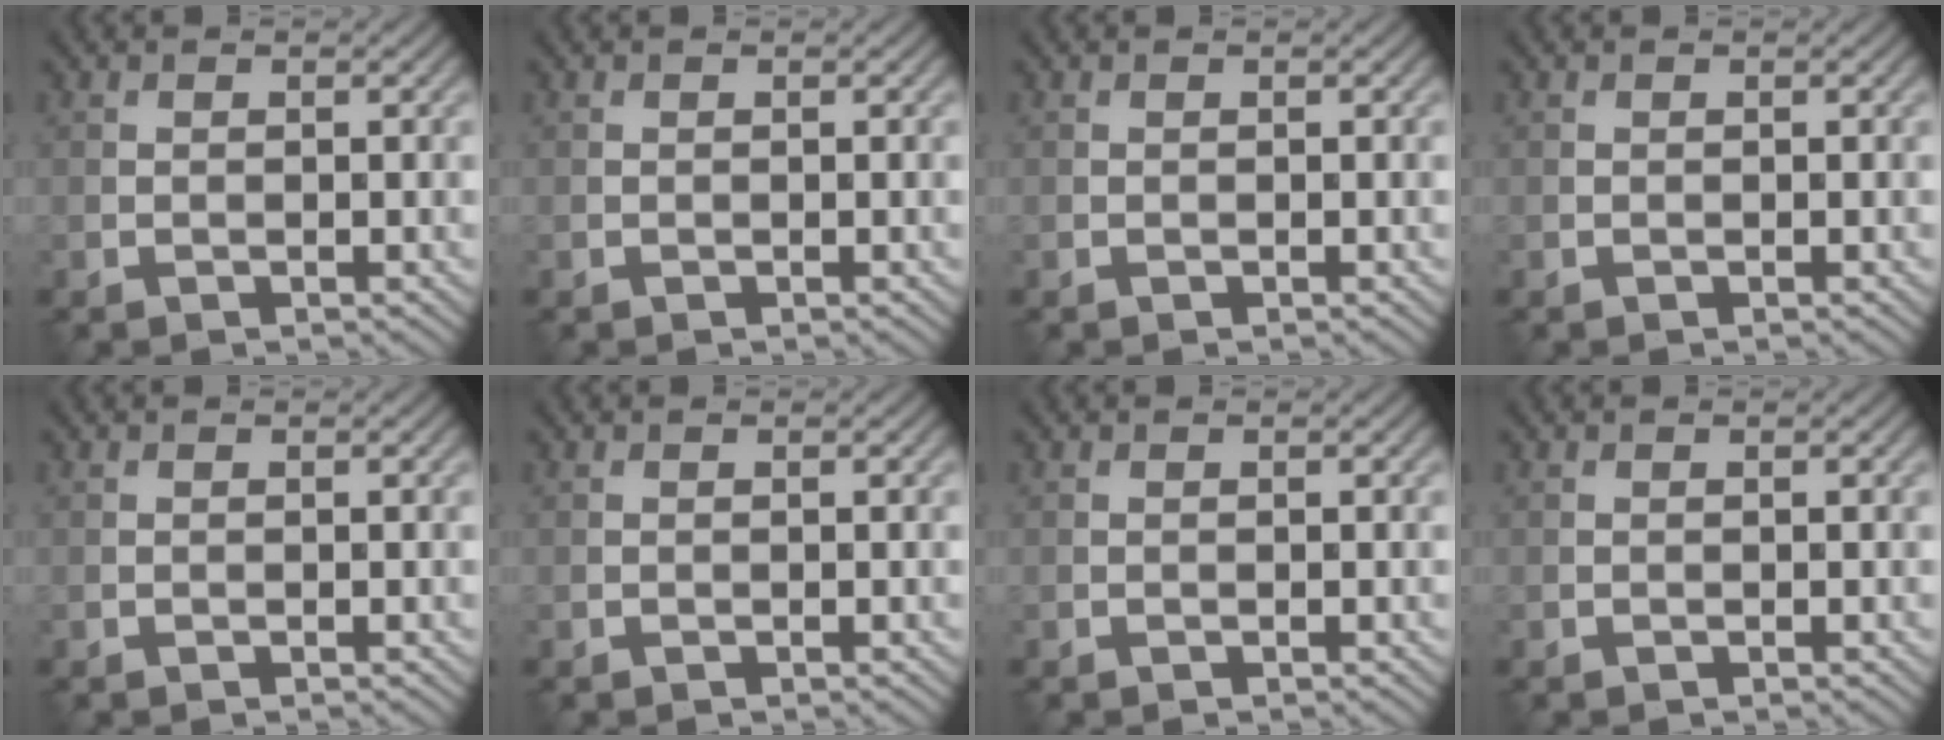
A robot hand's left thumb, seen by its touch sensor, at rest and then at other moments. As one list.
[{"total": 0.0}, {"total": 0.0}, {"total": 0.0}, {"total": 0.0}, {"total": 0.0}, {"total": 0.0}, {"total": 0.0}]